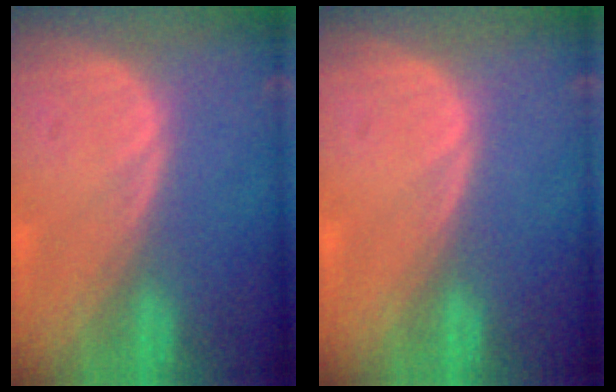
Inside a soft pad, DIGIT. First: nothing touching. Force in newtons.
{"total": 0.0}